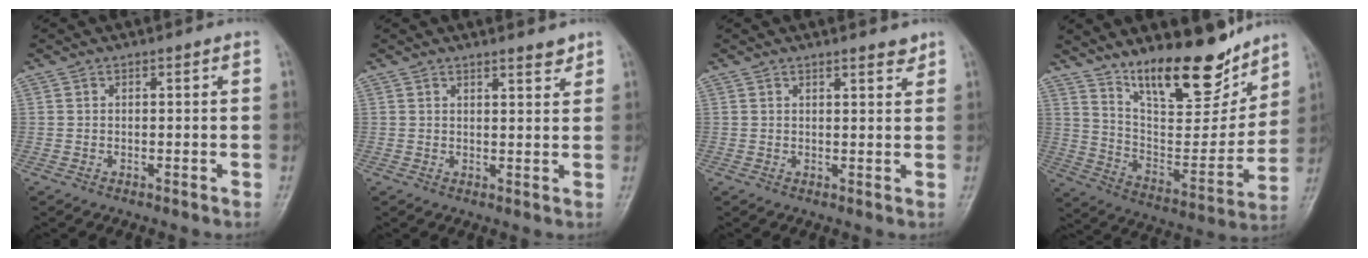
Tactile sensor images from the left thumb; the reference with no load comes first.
{"total": 2.6, "force": [2.2, 0.6, 1.2], "torque": [-0.008, -0.018, 0.032]}
{"total": 2.3, "force": [2.0, 0.6, 1.1], "torque": [-0.006, -0.014, 0.027]}
{"total": 19.8, "force": [14.7, 6.5, 11.6], "torque": [-0.135, -0.097, 0.252]}